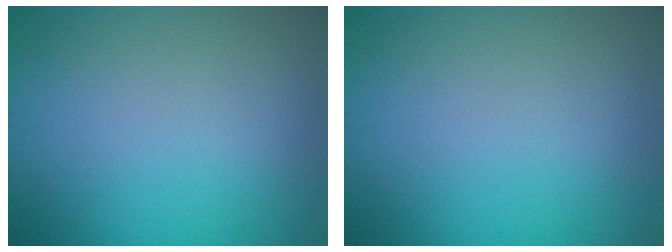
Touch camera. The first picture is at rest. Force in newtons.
{"total": 0.0}